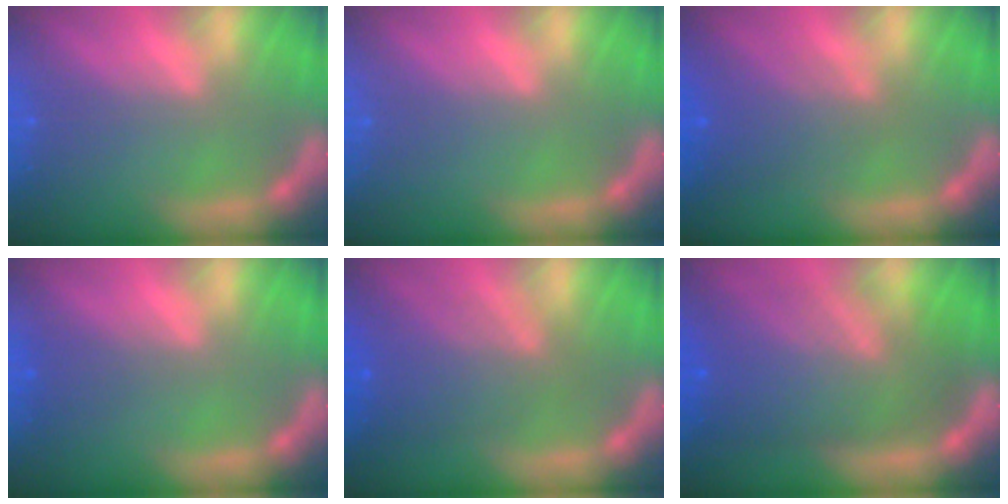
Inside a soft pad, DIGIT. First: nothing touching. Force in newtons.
{"total": 0.0}
{"total": 4.1}
{"total": 1.5}
{"total": 6.0}
{"total": 10.0}